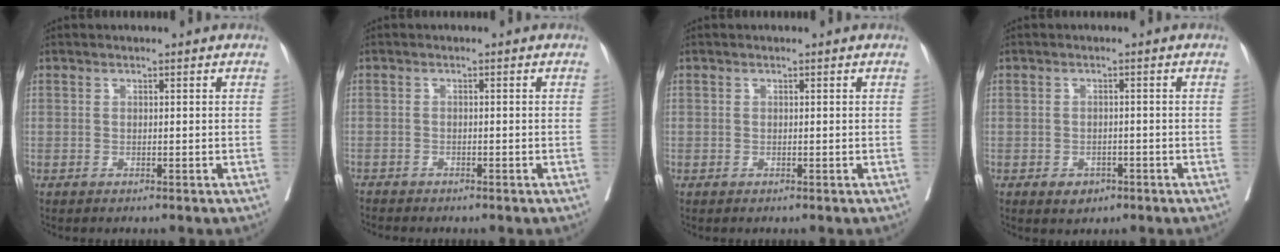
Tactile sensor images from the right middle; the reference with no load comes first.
{"total": 1.7, "force": [-1.7, -0.1, 0.3], "torque": [-0.010, -0.004, -0.030]}
{"total": 0.8, "force": [0.0, 0.8, -0.1], "torque": [0.011, 0.006, -0.006]}
{"total": 2.5, "force": [-1.4, 1.7, 1.1], "torque": [-0.012, 0.003, -0.011]}